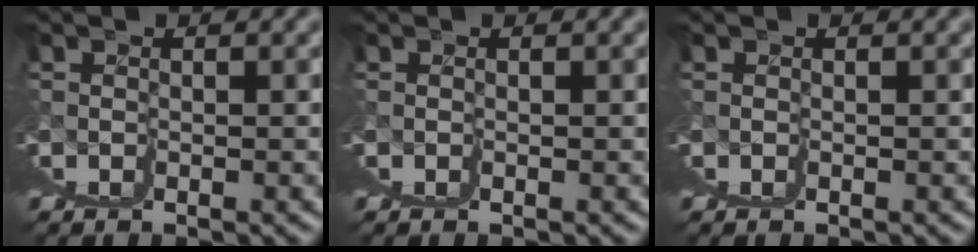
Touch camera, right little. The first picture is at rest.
{"total": 0.0}
{"total": 0.0}